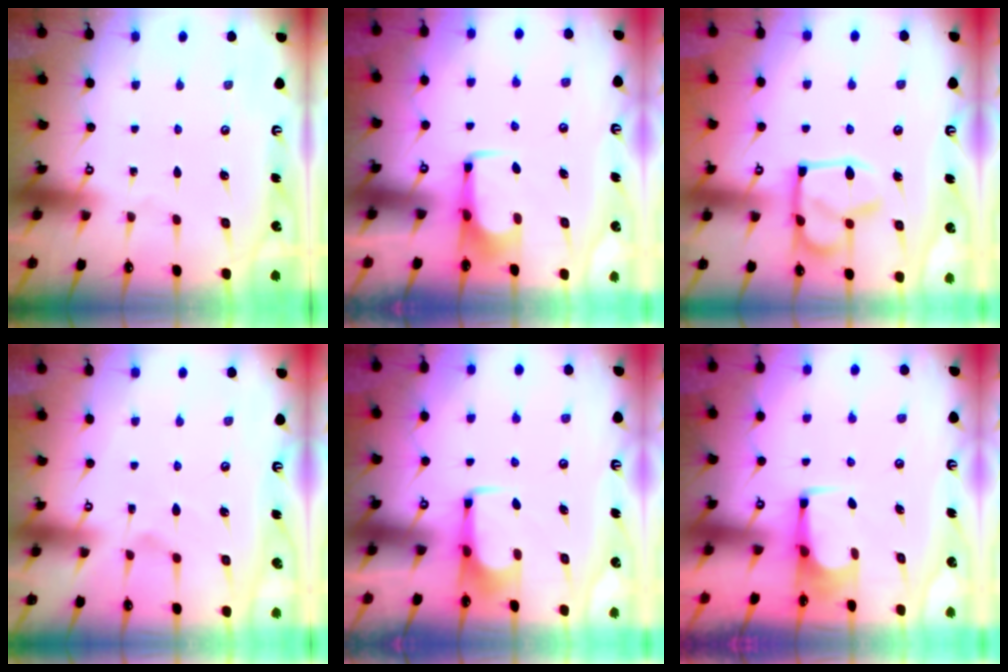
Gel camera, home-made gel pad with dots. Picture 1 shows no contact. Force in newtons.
{"total": 1.5, "press": 1.5, "slide": 0.5}
{"total": 8.4, "press": 8.4, "slide": 0.7}
{"total": 1.6, "press": 1.1, "slide": 1.2}
{"total": 1.6, "press": 1.5, "slide": 0.4}
{"total": 2.5, "press": 2.4, "slide": 0.4}